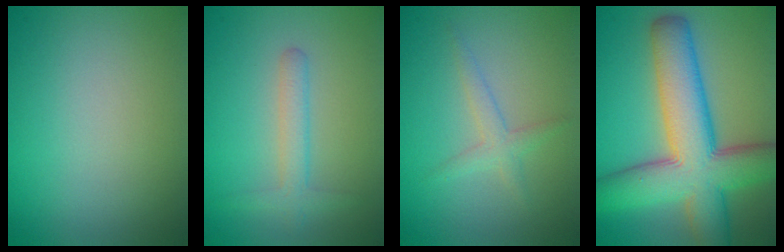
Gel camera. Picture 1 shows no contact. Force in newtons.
{"total": 2.2, "press": 2.2, "slide": 0.1}
{"total": 1.8, "press": 1.8, "slide": 0.0}
{"total": 11.8, "press": 11.8, "slide": 0.4}